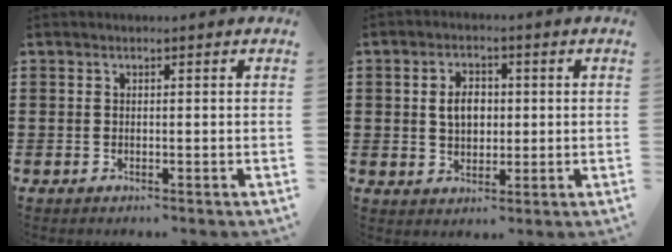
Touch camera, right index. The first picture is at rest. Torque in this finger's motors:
{"motor_torque": [0.16, -0.06, 0.17, 0.09]}